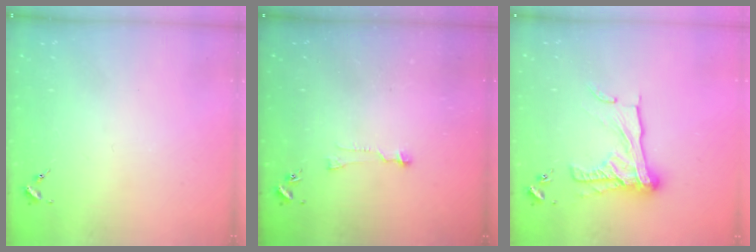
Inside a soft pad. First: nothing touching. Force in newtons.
{"total": 6.0, "press": 6.0, "slide": 0.5}
{"total": 17.2, "press": 17.2, "slide": 1.4}